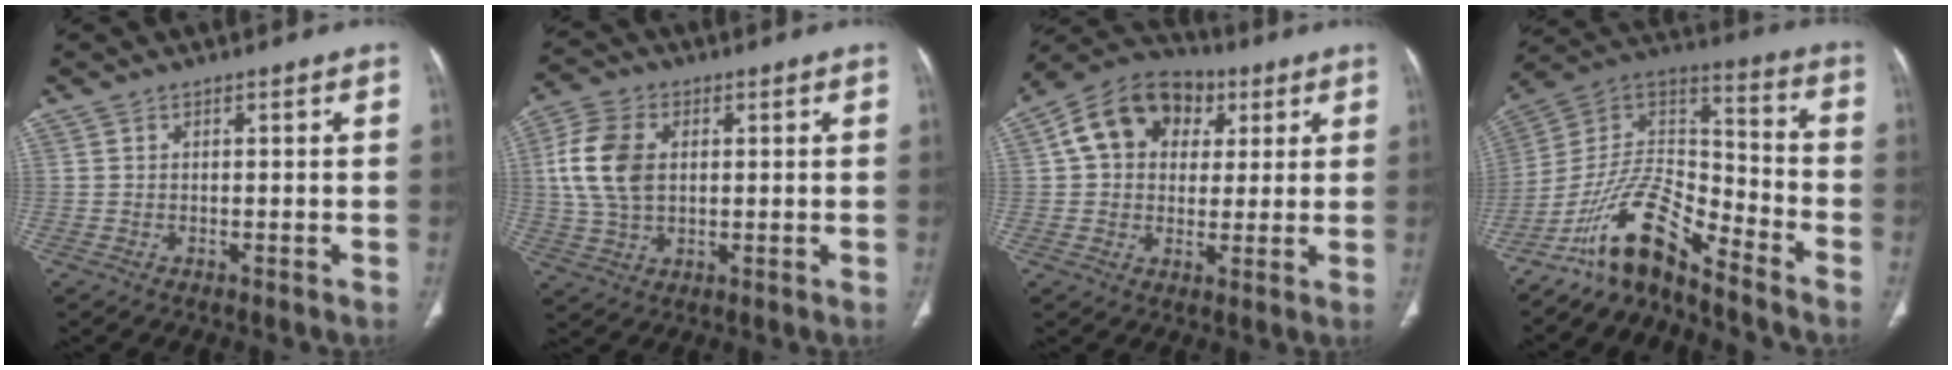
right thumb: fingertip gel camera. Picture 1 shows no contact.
{"total": 11.0, "force": [1.7, 7.2, 8.1], "torque": [-0.165, 0.005, 0.035]}
{"total": 14.4, "force": [4.4, 11.0, 8.1], "torque": [-0.111, 0.013, 0.062]}
{"total": 14.0, "force": [-11.2, 3.9, 7.5], "torque": [-0.130, 0.105, -0.213]}